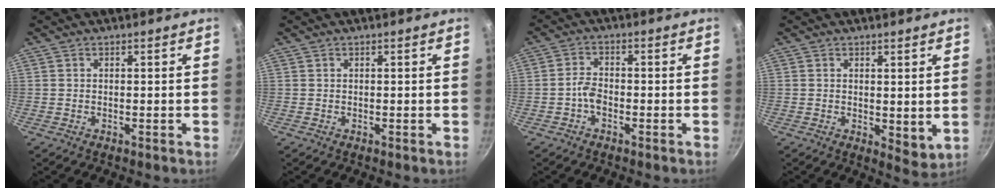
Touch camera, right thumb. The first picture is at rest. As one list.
[{"total": 0.0}, {"total": 3.0, "force": [-1.4, 1.7, 1.9], "torque": [-0.037, 0.018, -0.032]}, {"total": 4.3, "force": [1.0, 2.3, 3.6], "torque": [-0.047, -0.019, 0.017]}]